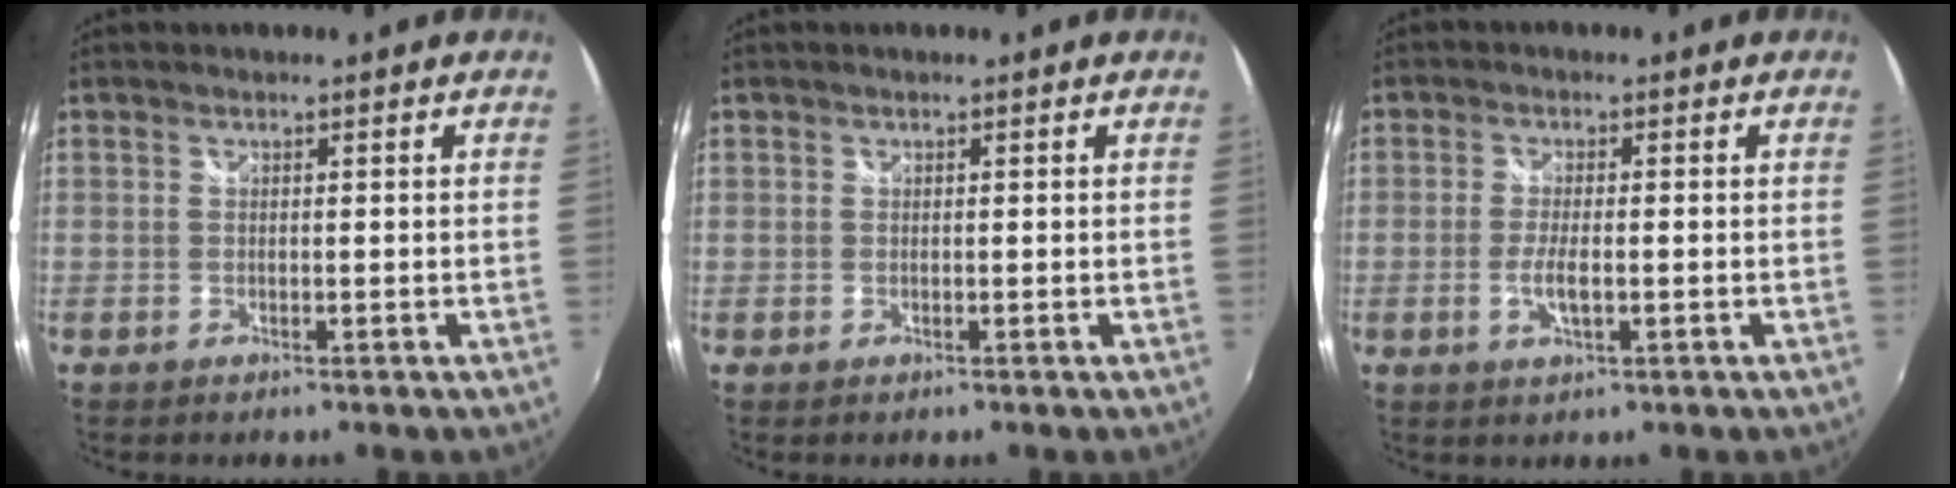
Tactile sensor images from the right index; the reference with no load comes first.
{"total": 0.8, "force": [-0.1, 0.8, -0.1], "torque": [0.000, 0.001, -0.003]}
{"total": 4.0, "force": [-1.1, 1.0, 3.7], "torque": [-0.076, -0.006, -0.021]}